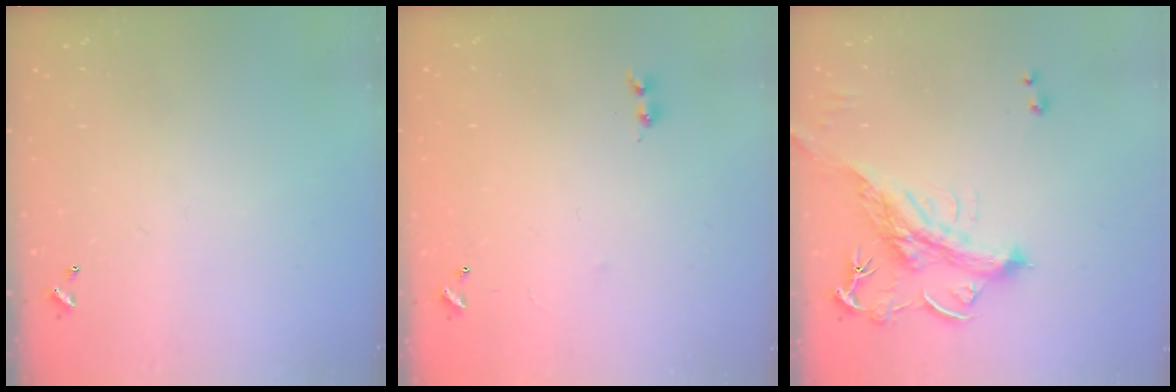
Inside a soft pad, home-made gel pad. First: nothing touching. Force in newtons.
{"total": 7.3, "press": 7.3, "slide": 0.5}
{"total": 3.8, "press": 3.5, "slide": 1.4}